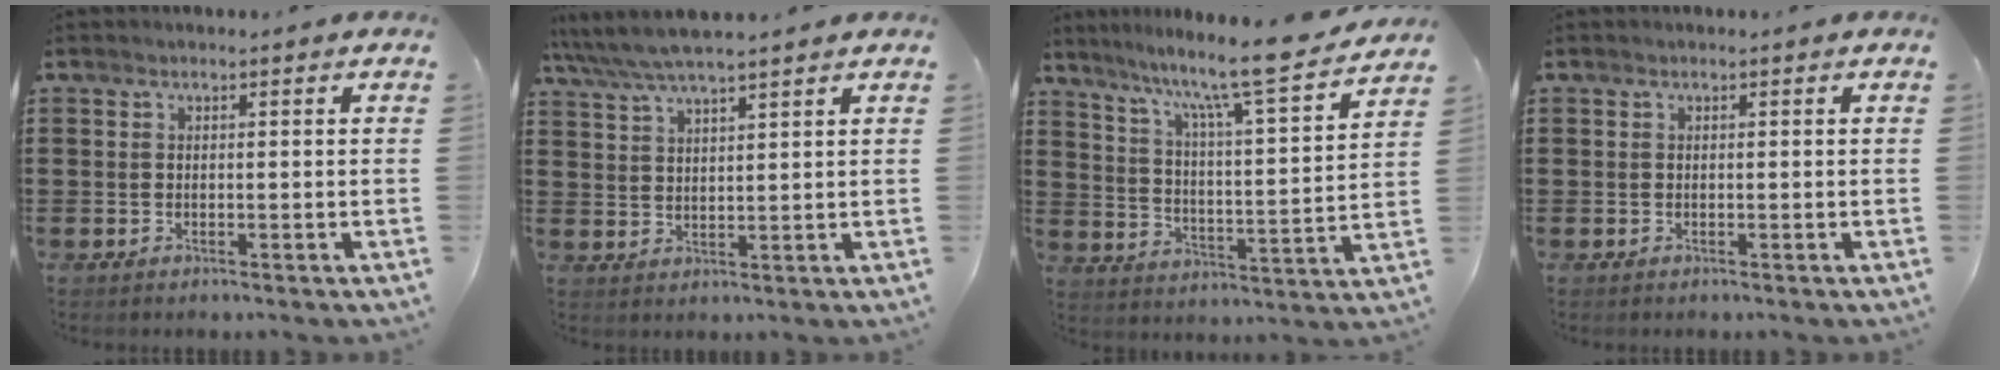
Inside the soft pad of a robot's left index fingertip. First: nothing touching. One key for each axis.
{"total": 5.1, "fx": 4.4, "fy": 0.5, "fz": 2.4, "tx": -0.060, "ty": -0.012, "tz": 0.078}
{"total": 10.4, "fx": 9.0, "fy": -0.9, "fz": 5.1, "tx": -0.106, "ty": -0.075, "tz": 0.140}
{"total": 0.0}